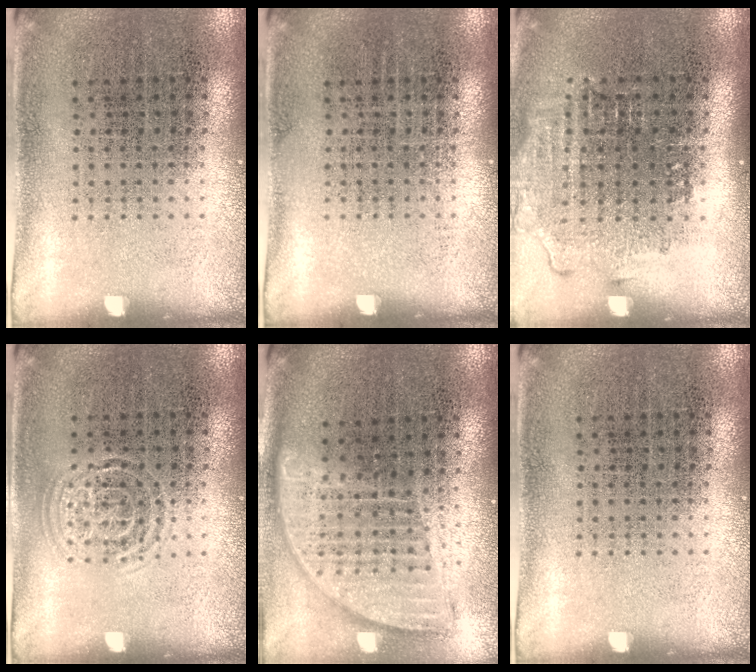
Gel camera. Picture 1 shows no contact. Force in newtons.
{"total": 0.0}
{"total": 1.3, "press": 1.1, "slide": 0.6}
{"total": 0.8, "press": 0.8, "slide": 0.1}
{"total": 1.8, "press": 1.5, "slide": 1.0}
{"total": 0.0}